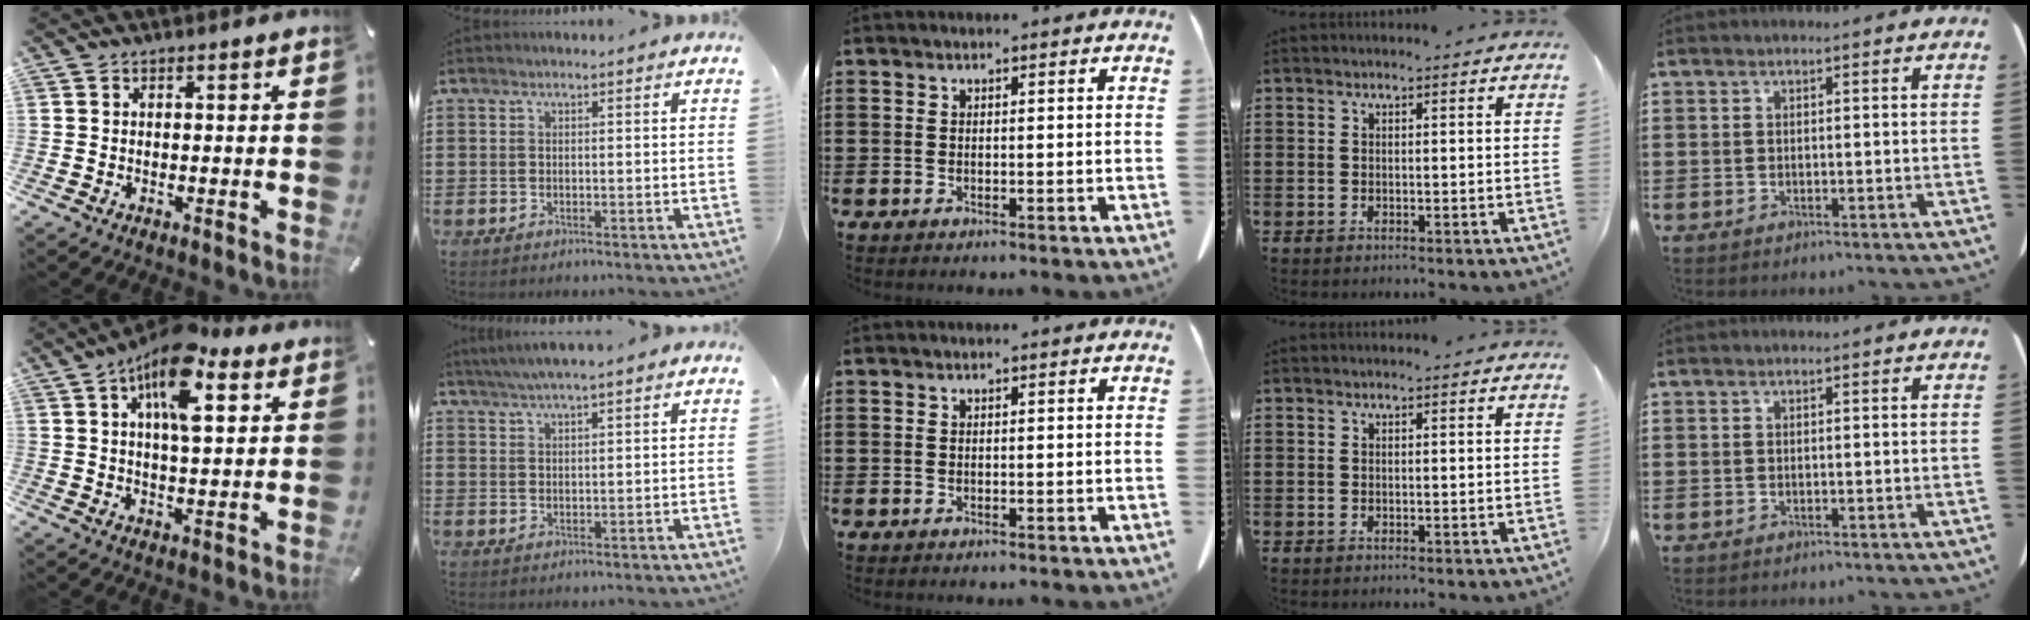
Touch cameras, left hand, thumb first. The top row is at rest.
{"thumb": {"total": 14.4, "force": [7.2, 6.3, 10.7], "torque": [-0.177, -0.018, 0.122]}, "index": {"total": 3.1, "force": [2.6, 0.0, 1.8], "torque": [-0.040, 0.002, 0.047]}}